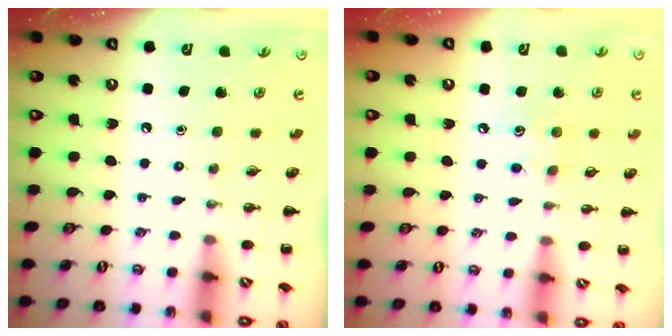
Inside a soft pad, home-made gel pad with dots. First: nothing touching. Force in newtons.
{"total": 6.3, "press": 6.2, "slide": 1.5}